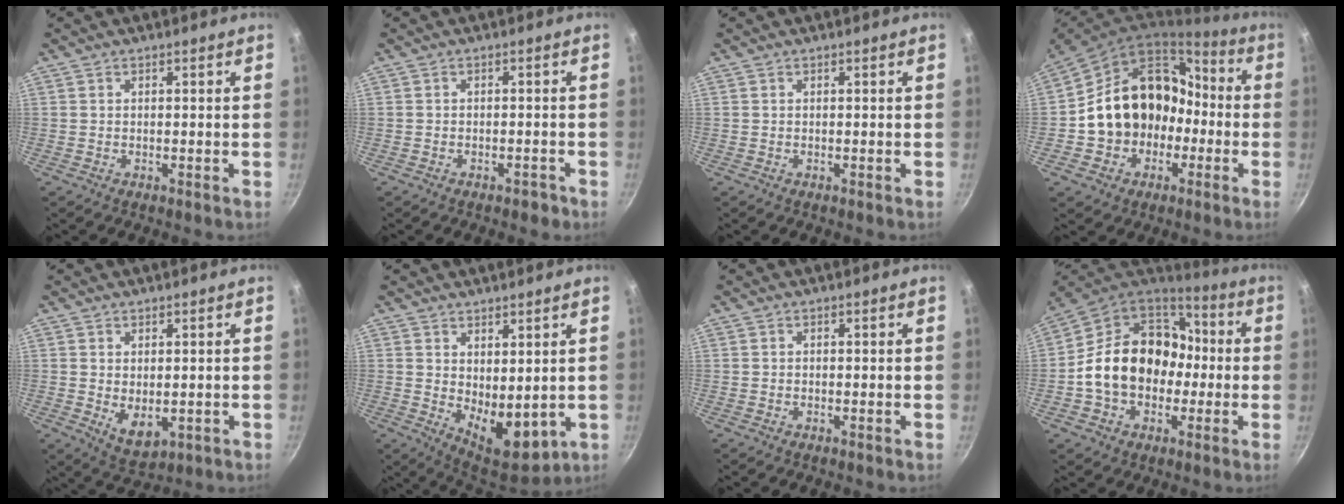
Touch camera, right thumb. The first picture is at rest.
{"total": 1.9, "force": [-1.3, 1.1, 0.9], "torque": [-0.007, 0.020, -0.007]}
{"total": 0.0}
{"total": 18.8, "force": [-2.8, 15.9, 9.6], "torque": [-0.129, 0.070, -0.030]}
{"total": 5.7, "force": [-0.2, 3.5, 4.5], "torque": [-0.063, -0.019, 0.009]}
{"total": 10.0, "force": [1.5, 5.6, 8.2], "torque": [-0.095, -0.036, 0.041]}
{"total": 0.0}
{"total": 21.0, "force": [-1.2, 16.2, 13.2], "torque": [-0.206, 0.055, -0.022]}